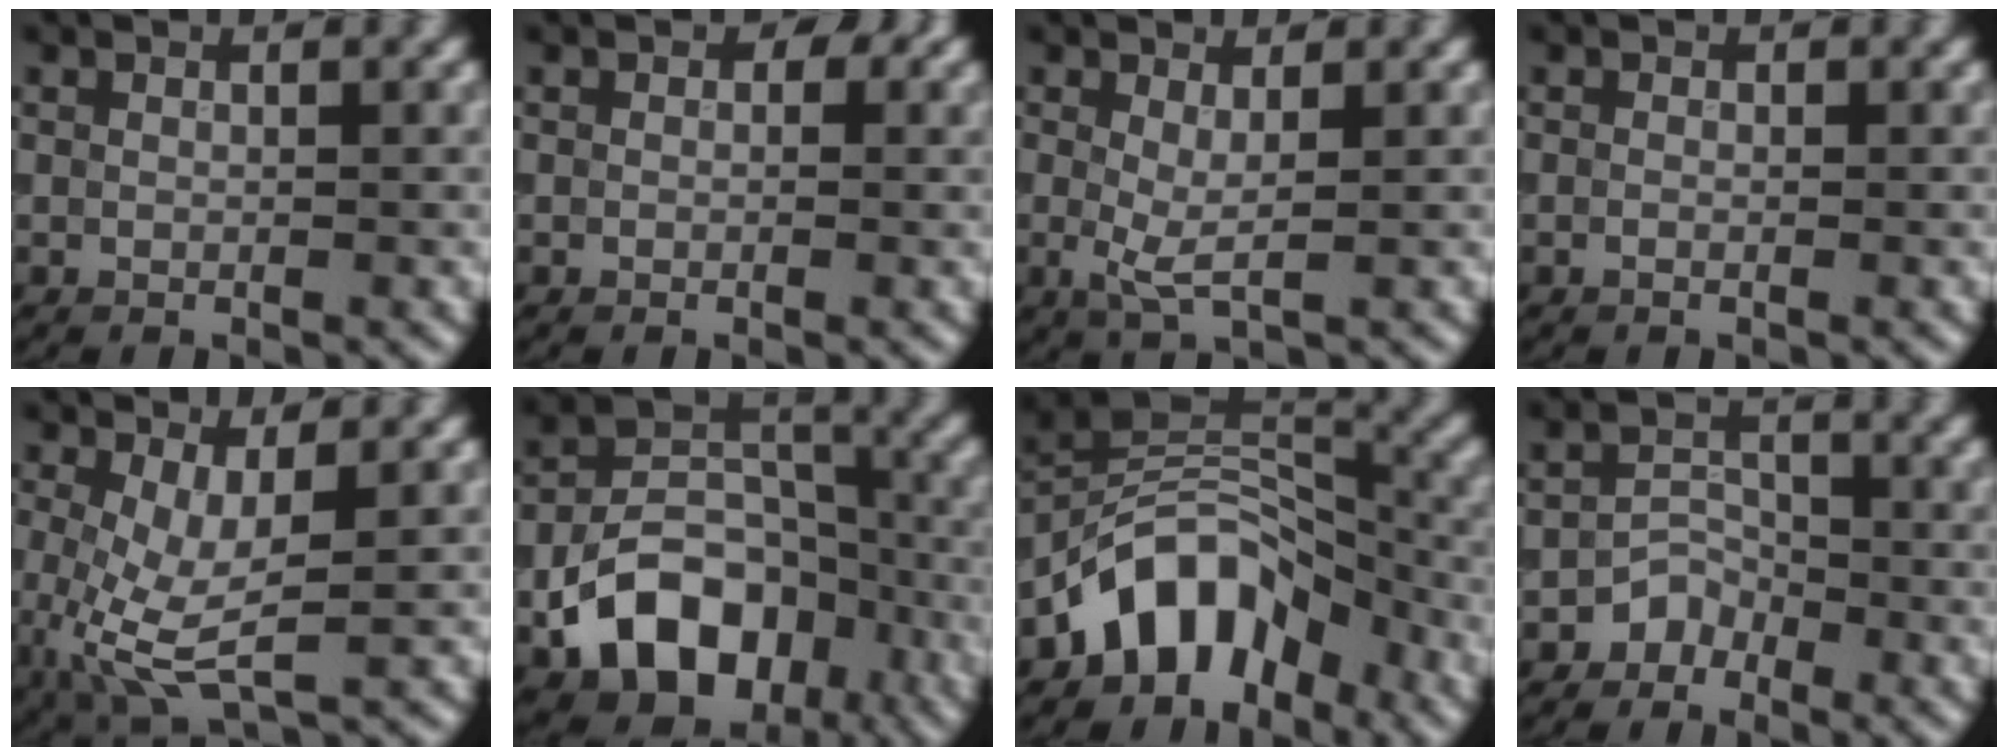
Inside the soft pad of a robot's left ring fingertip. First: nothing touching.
{"total": 1.2, "force": [0.2, 1.0, 0.6], "torque": [-0.004, -0.003, 0.003]}
{"total": 2.0, "force": [0.1, 0.4, 2.0], "torque": [-0.051, -0.006, 0.006]}
{"total": 0.0}
{"total": 5.0, "force": [-0.6, 1.8, 4.6], "torque": [-0.115, -0.015, -0.005]}
{"total": 10.2, "force": [-4.9, 6.8, 5.9], "torque": [-0.103, 0.001, -0.087]}
{"total": 8.1, "force": [-5.1, 4.8, 3.9], "torque": [-0.043, 0.014, -0.100]}
{"total": 1.9, "force": [-1.6, 1.2, 0.0], "torque": [0.004, 0.012, -0.025]}